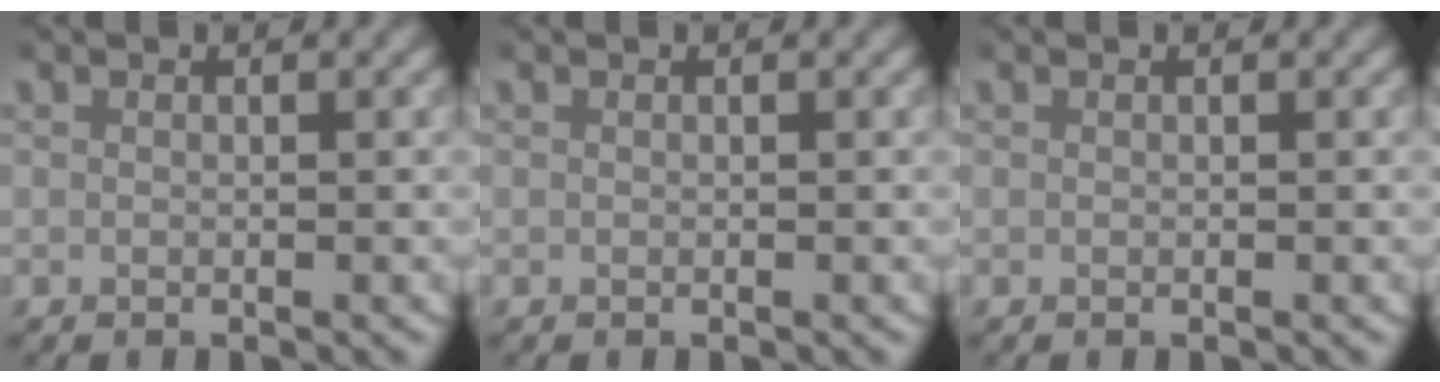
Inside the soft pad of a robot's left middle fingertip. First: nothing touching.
{"total": 0.0}
{"total": 0.0}